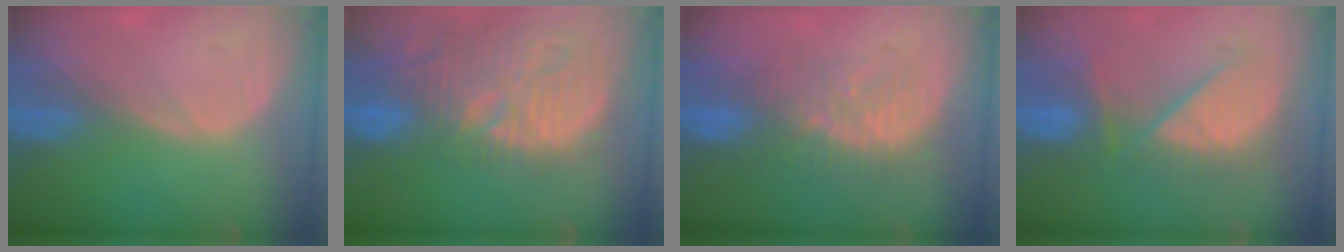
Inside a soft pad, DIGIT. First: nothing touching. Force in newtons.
{"total": 14.8, "press": 13.2, "slide": 6.8}
{"total": 8.3, "press": 7.7, "slide": 3.0}
{"total": 8.4, "press": 8.4, "slide": 0.6}